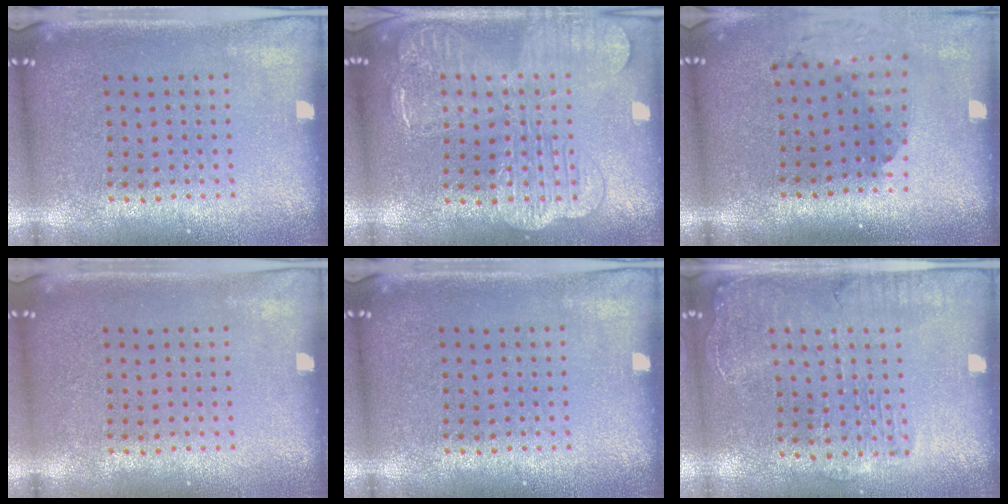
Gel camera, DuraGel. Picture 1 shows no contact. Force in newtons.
{"total": 3.3, "press": 3.3, "slide": 0.5}
{"total": 1.8, "press": 1.4, "slide": 1.2}
{"total": 0.0}
{"total": 0.0}
{"total": 1.4, "press": 1.4, "slide": 0.3}